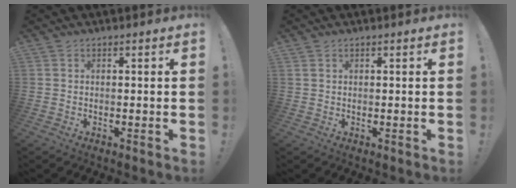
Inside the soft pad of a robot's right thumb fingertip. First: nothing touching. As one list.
[{"total": 0.8, "force": [0.6, 0.4, 0.3], "torque": [-0.010, 0.003, 0.011]}]